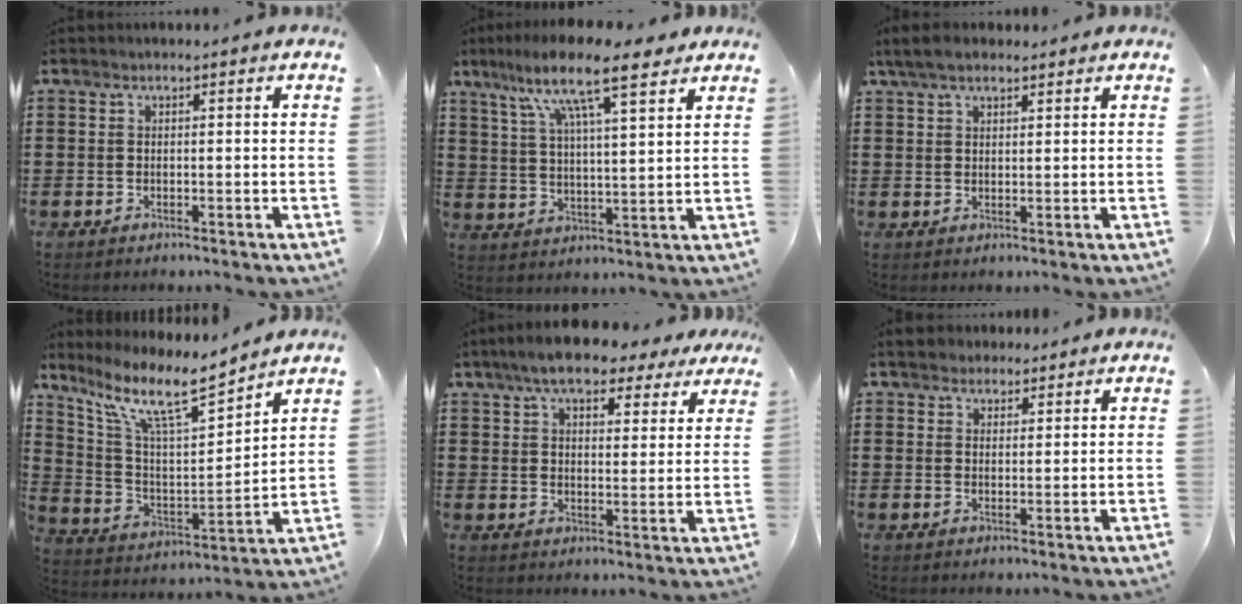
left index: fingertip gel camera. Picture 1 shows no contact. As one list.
[{"total": 11.8, "force": [8.4, 2.4, 7.9], "torque": [-0.161, -0.025, 0.141]}, {"total": 3.9, "force": [2.9, 1.5, 2.2], "torque": [-0.049, 0.004, 0.054]}, {"total": 11.2, "force": [8.3, 2.2, 7.3], "torque": [-0.162, -0.043, 0.139]}, {"total": 7.8, "force": [6.4, 2.3, 3.7], "torque": [-0.088, -0.008, 0.118]}, {"total": 3.0, "force": [2.7, 1.4, 0.1], "torque": [-0.013, 0.003, 0.051]}]